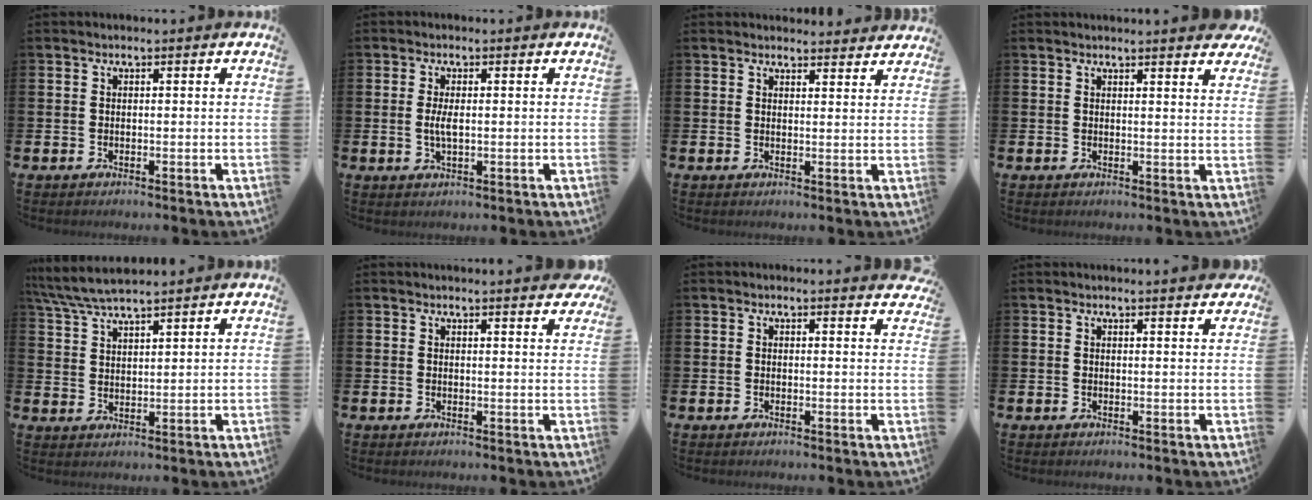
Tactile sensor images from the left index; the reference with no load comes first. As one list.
[{"total": 2.6, "force": [0.0, 0.9, 2.4], "torque": [-0.043, 0.001, -0.002]}, {"total": 2.5, "force": [2.5, 0.4, -0.3], "torque": [0.014, -0.020, 0.042]}, {"total": 2.0, "force": [2.0, -0.3, -0.2], "torque": [0.021, -0.021, 0.031]}, {"total": 5.7, "force": [5.4, 0.6, 1.9], "torque": [-0.056, -0.018, 0.099]}, {"total": 1.8, "force": [1.8, -0.1, 0.1], "torque": [0.009, -0.013, 0.029]}, {"total": 1.0, "force": [0.9, 0.1, -0.1], "torque": [0.013, -0.007, 0.015]}, {"total": 1.2, "force": [1.2, -0.1, 0.0], "torque": [0.011, -0.009, 0.019]}]